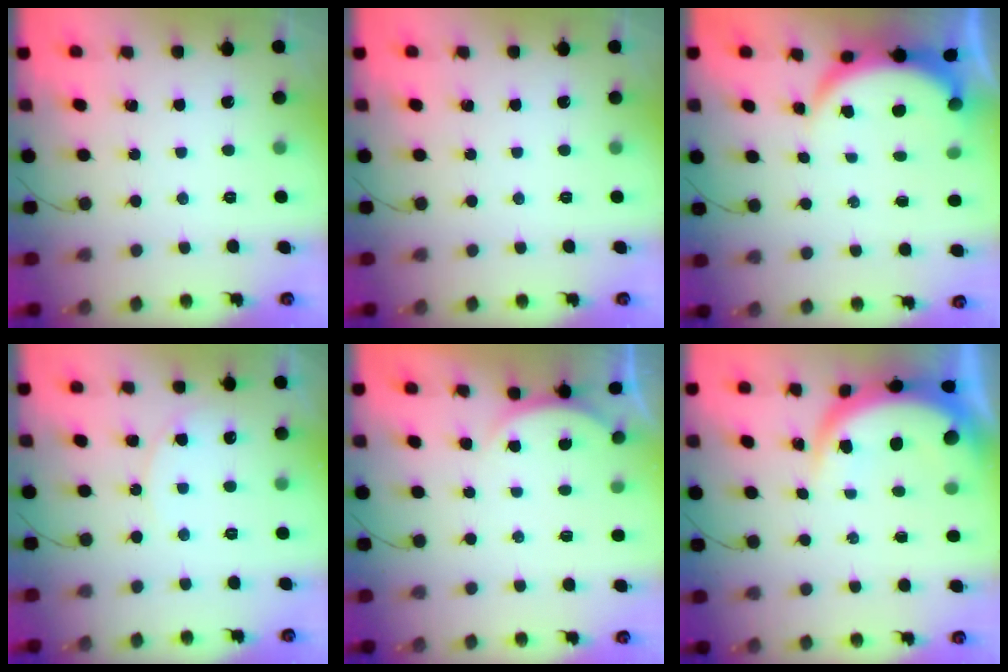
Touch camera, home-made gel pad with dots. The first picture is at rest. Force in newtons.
{"total": 0.0}
{"total": 5.8, "press": 5.7, "slide": 0.8}
{"total": 5.2, "press": 5.1, "slide": 0.5}
{"total": 2.4, "press": 2.4, "slide": 0.6}
{"total": 6.5, "press": 6.4, "slide": 1.0}